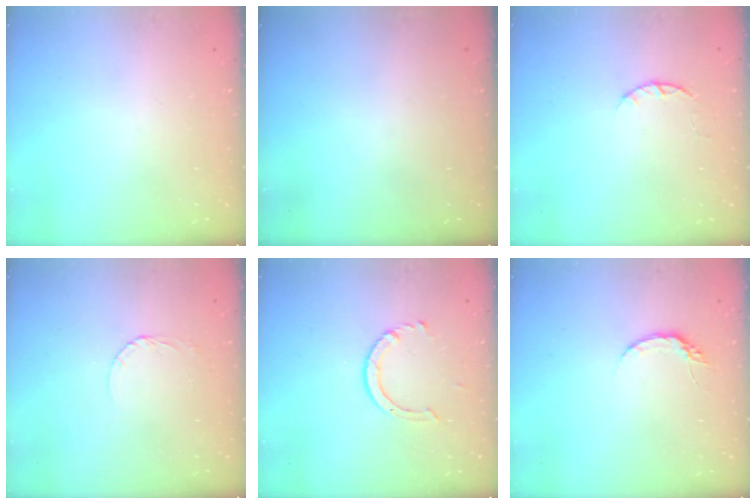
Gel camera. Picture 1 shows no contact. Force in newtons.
{"total": 0.0}
{"total": 2.5, "press": 2.4, "slide": 0.4}
{"total": 2.6, "press": 2.6, "slide": 0.1}
{"total": 4.0, "press": 3.9, "slide": 0.5}
{"total": 4.9, "press": 4.8, "slide": 0.7}